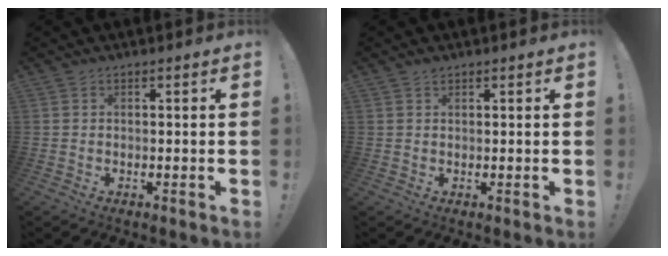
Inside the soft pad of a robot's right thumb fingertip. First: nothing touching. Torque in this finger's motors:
{"motor_torque": [-0.03, 0.05, 0.04, -0.08, -0.01]}